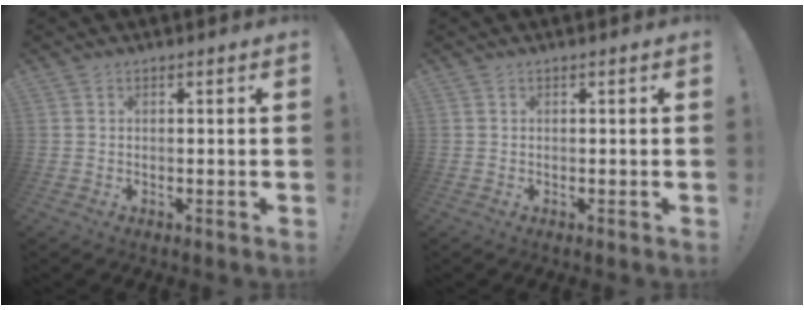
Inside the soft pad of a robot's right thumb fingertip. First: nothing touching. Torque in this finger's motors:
{"motor_torque": [-0.13, -0.09, 0.07, -0.07, 0.02]}